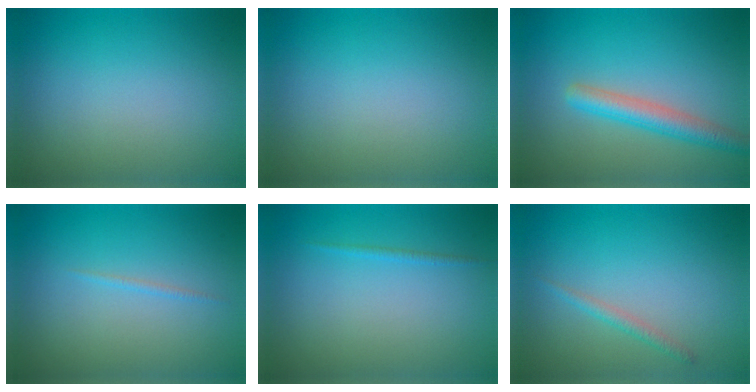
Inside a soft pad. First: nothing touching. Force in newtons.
{"total": 0.0}
{"total": 3.5, "press": 3.5, "slide": 0.2}
{"total": 0.5, "press": 0.5, "slide": 0.1}
{"total": 0.6, "press": 0.6, "slide": 0.1}
{"total": 1.2, "press": 1.1, "slide": 0.0}